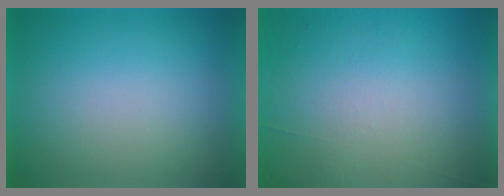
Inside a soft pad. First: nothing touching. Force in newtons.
{"total": 6.8}